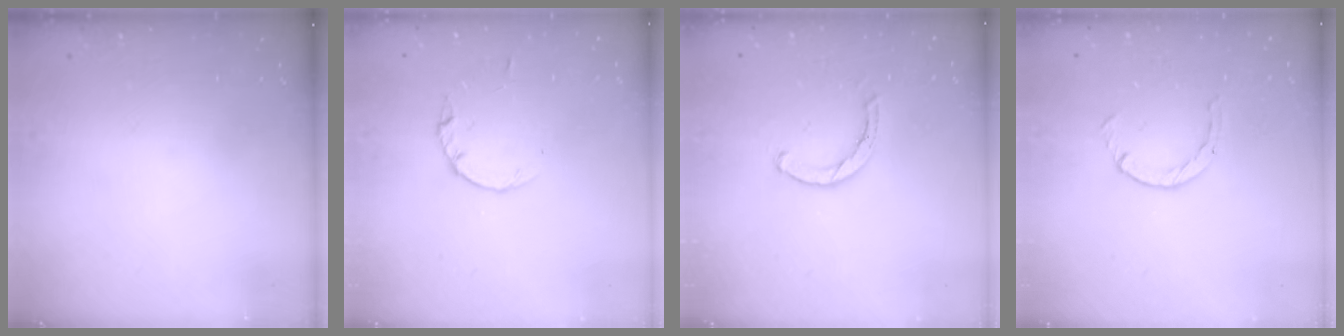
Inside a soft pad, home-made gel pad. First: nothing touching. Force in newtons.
{"total": 2.8, "press": 2.8, "slide": 0.4}
{"total": 1.6, "press": 1.6, "slide": 0.2}
{"total": 2.1, "press": 2.1, "slide": 0.3}